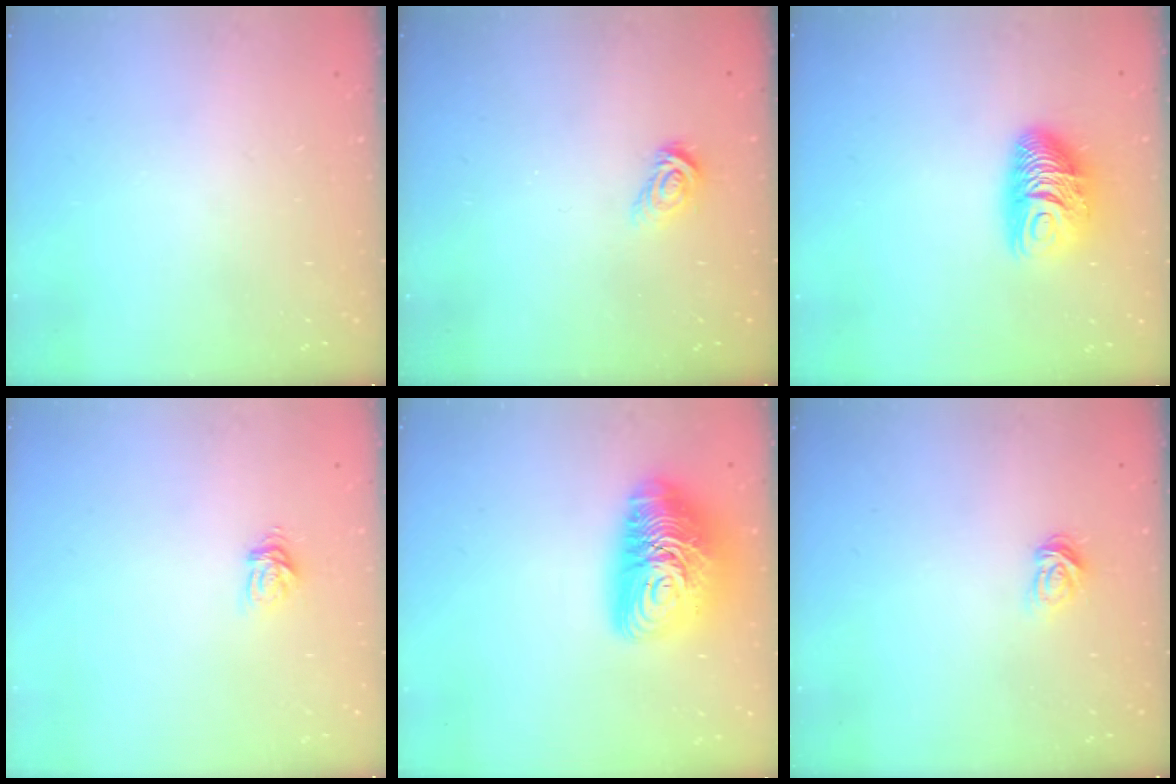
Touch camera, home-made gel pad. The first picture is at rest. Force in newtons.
{"total": 4.9, "press": 4.9, "slide": 0.3}
{"total": 10.0, "press": 10.0, "slide": 0.4}
{"total": 5.2, "press": 5.2, "slide": 0.7}
{"total": 17.0, "press": 16.9, "slide": 1.3}
{"total": 4.7, "press": 4.7, "slide": 0.5}